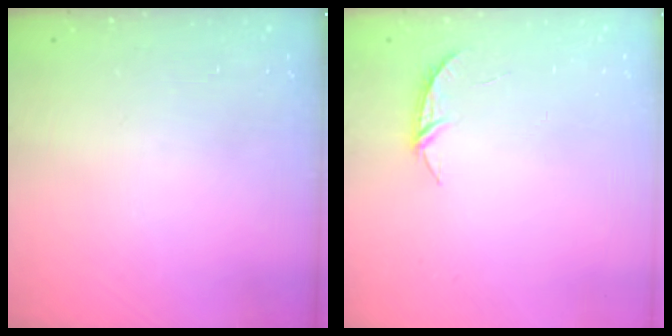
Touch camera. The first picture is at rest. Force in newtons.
{"total": 4.2, "press": 4.2, "slide": 0.5}